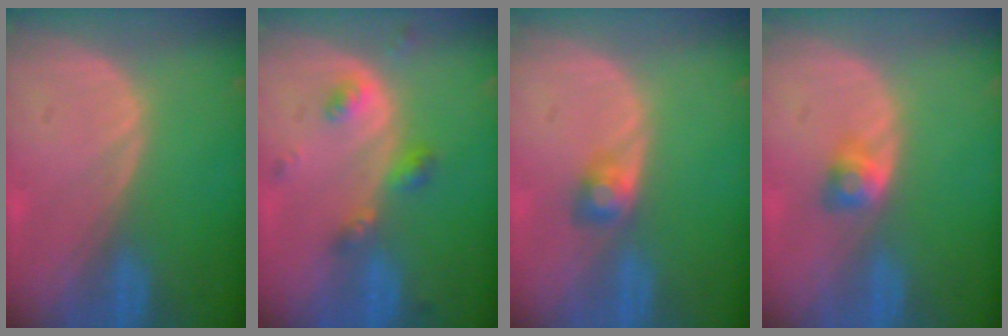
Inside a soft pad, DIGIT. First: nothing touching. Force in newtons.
{"total": 4.7, "press": 4.2, "slide": 2.1}
{"total": 2.3, "press": 2.3, "slide": 0.2}
{"total": 2.7, "press": 2.4, "slide": 1.1}